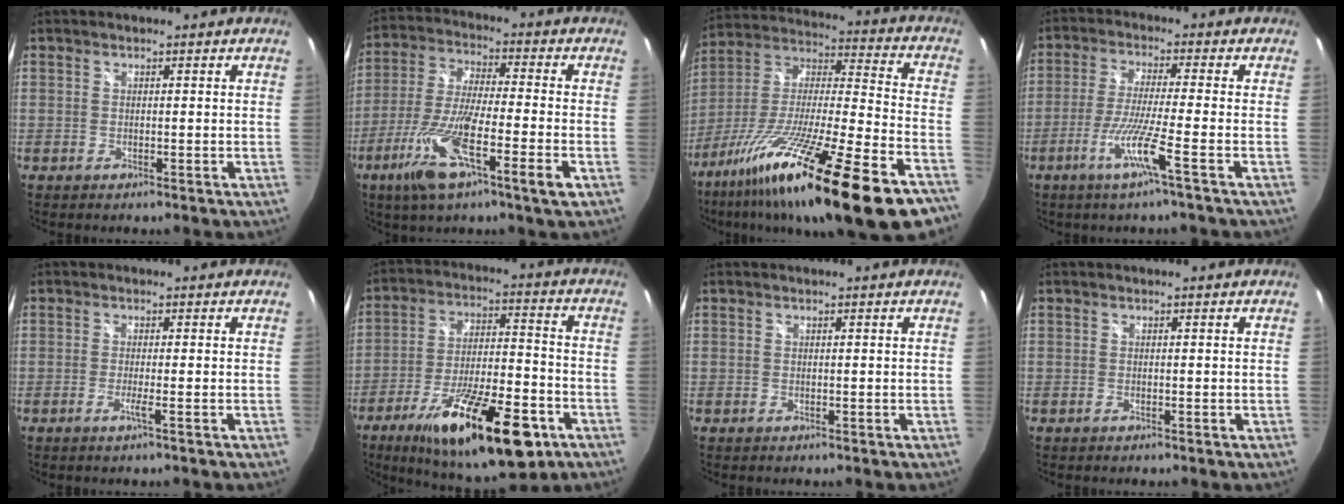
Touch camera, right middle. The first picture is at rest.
{"total": 14.8, "force": [-6.8, 1.5, 13.0], "torque": [-0.270, -0.025, -0.130]}
{"total": 31.7, "force": [-21.0, 2.8, 23.6], "torque": [-0.387, -0.076, -0.344]}
{"total": 7.9, "force": [-3.8, -1.5, 6.8], "torque": [-0.146, -0.011, -0.073]}
{"total": 1.5, "force": [-0.5, -0.7, 1.2], "torque": [-0.019, -0.004, -0.012]}
{"total": 22.7, "force": [-12.5, 7.0, 17.7], "torque": [-0.298, -0.032, -0.190]}
{"total": 0.0}
{"total": 0.0}